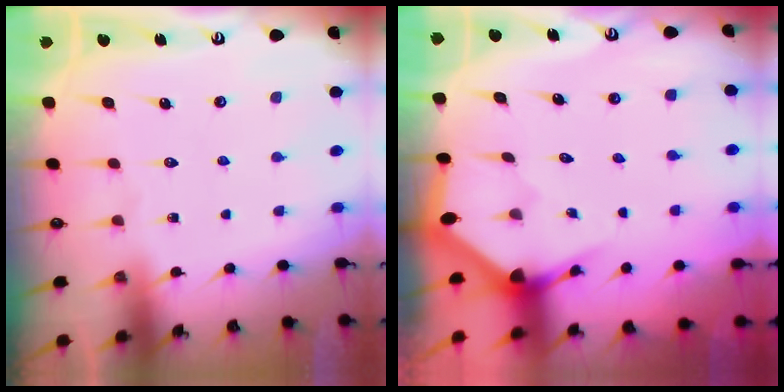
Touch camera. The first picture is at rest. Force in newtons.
{"total": 3.0, "press": 3.0, "slide": 0.2}